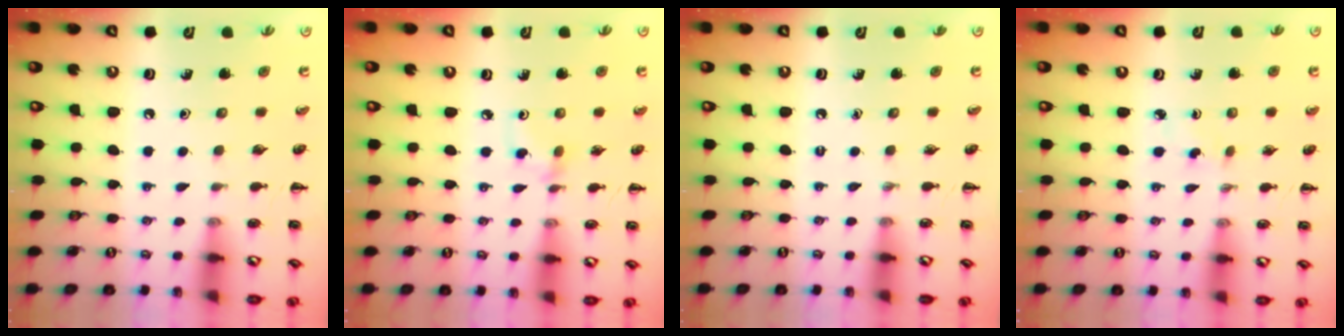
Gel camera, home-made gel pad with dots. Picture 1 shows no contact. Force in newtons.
{"total": 2.9, "press": 2.8, "slide": 0.7}
{"total": 0.0}
{"total": 2.3, "press": 2.1, "slide": 0.9}